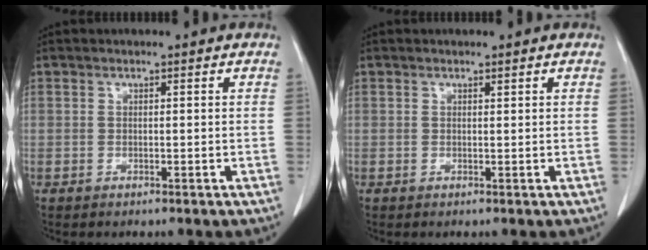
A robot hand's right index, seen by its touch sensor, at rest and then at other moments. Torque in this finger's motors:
{"motor_torque": [-0.19, 0.16, -0.01, -0.01]}